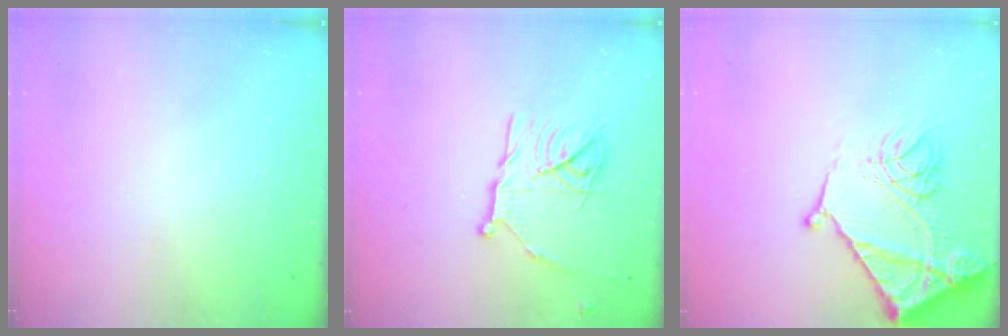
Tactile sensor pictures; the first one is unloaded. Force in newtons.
{"total": 17.1, "press": 17.0, "slide": 1.5}
{"total": 19.3, "press": 19.2, "slide": 2.1}